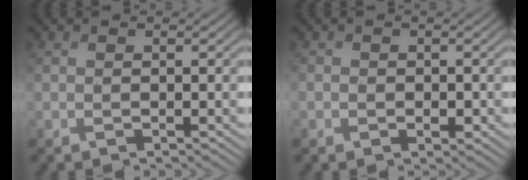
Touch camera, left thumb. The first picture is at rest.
{"total": 1.4, "force": [-0.1, 1.2, 0.7], "torque": [-0.011, -0.009, 0.000]}